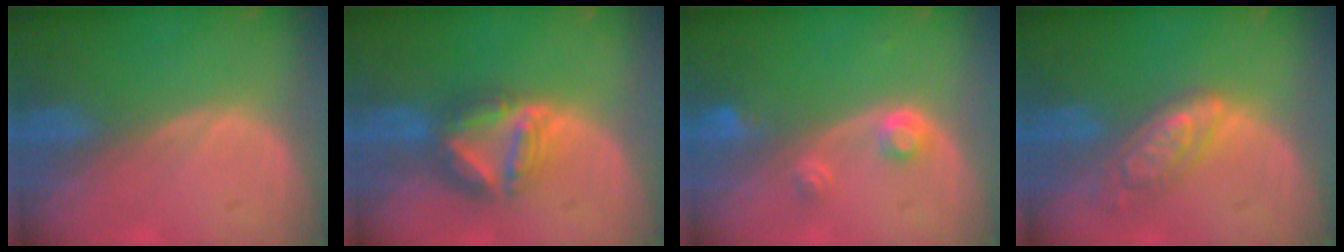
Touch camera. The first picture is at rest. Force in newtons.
{"total": 7.7, "press": 6.7, "slide": 3.7}
{"total": 2.9, "press": 2.7, "slide": 1.0}
{"total": 6.4, "press": 5.6, "slide": 3.1}